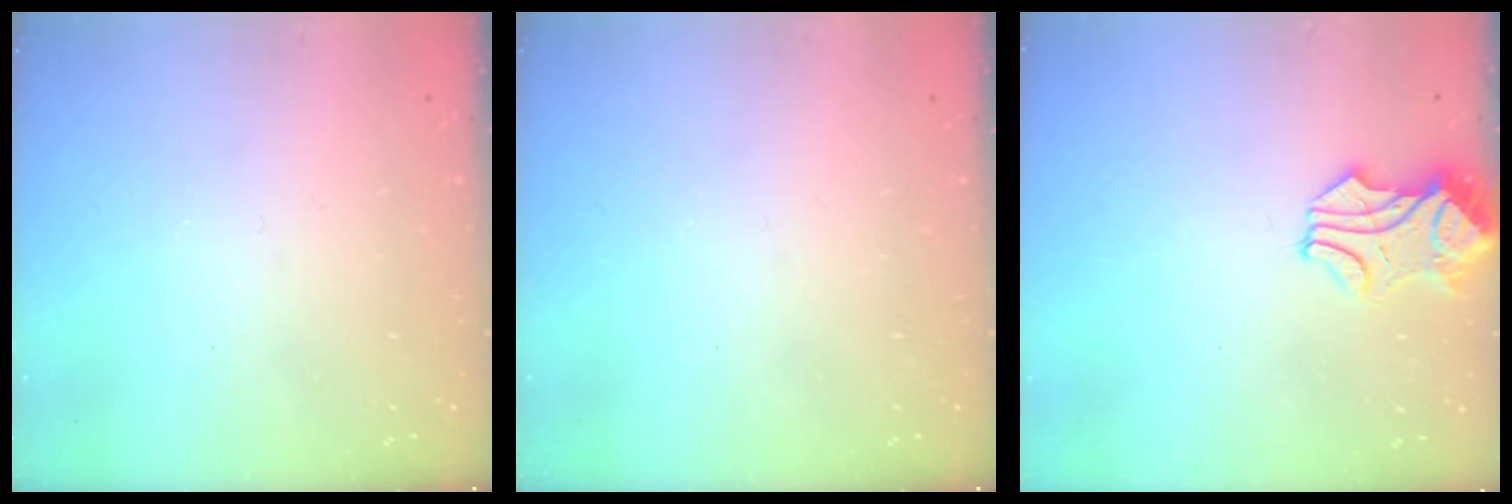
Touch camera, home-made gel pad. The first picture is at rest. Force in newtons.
{"total": 0.0}
{"total": 0.9, "press": 0.7, "slide": 0.7}